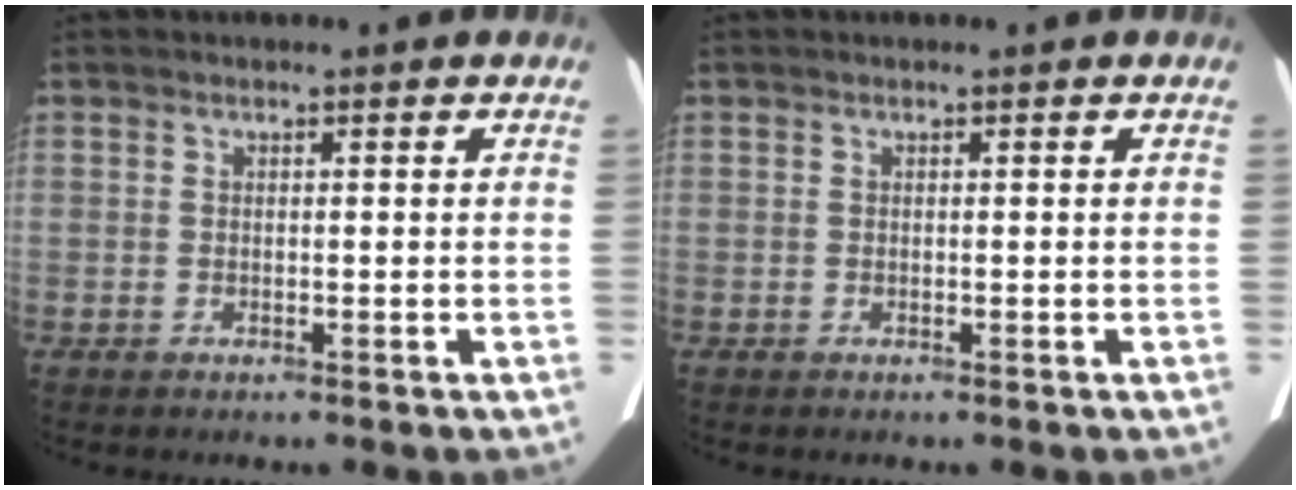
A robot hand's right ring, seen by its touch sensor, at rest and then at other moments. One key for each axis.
{"total": 0.0}